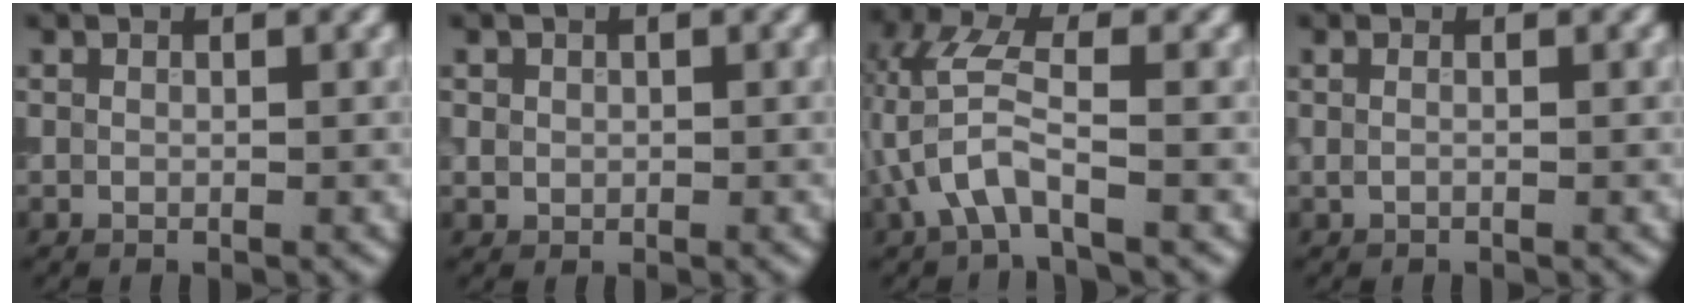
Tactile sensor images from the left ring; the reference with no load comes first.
{"total": 0.9, "force": [0.2, 0.9, 0.2], "torque": [0.001, -0.003, 0.004]}
{"total": 4.7, "force": [-1.3, 1.6, 4.2], "torque": [-0.100, 0.010, -0.030]}
{"total": 0.7, "force": [0.0, 0.3, 0.6], "torque": [-0.016, -0.006, -0.007]}